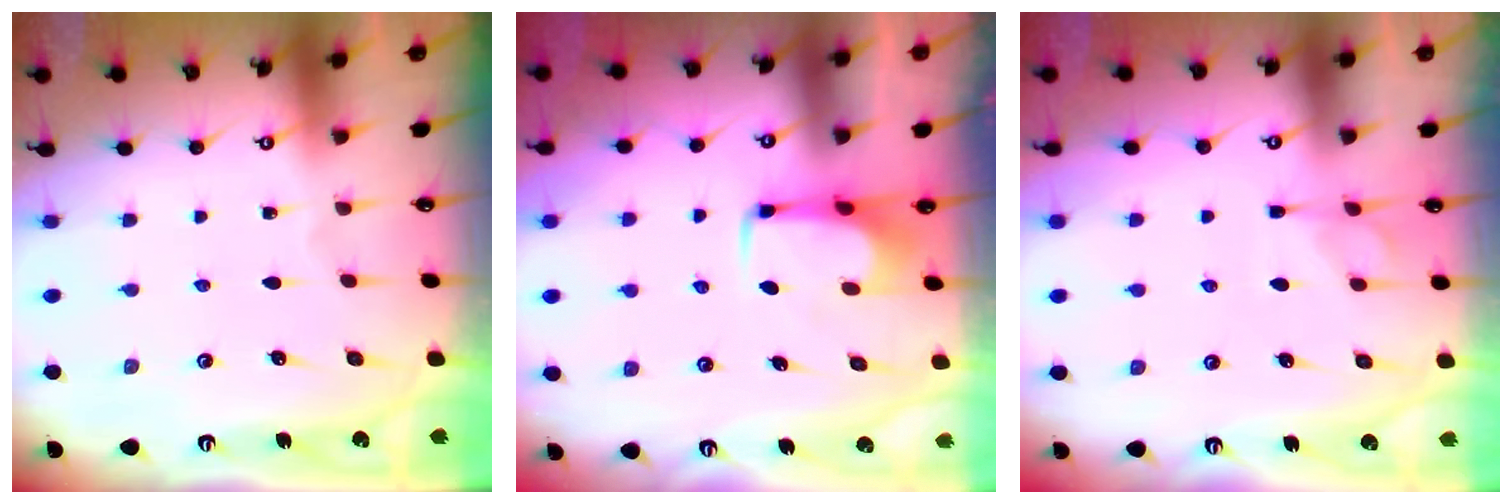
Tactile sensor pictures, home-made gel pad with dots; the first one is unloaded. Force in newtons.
{"total": 1.6, "press": 1.5, "slide": 0.5}
{"total": 1.9, "press": 1.2, "slide": 1.4}